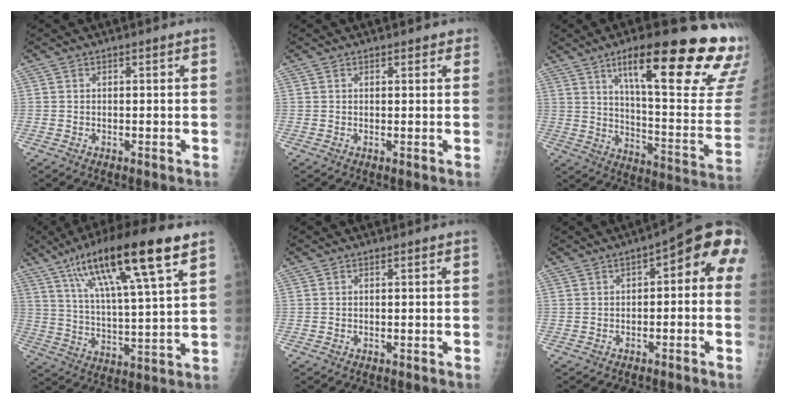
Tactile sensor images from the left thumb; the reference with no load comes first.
{"total": 1.4, "force": [1.0, 0.9, 0.4], "torque": [0.014, -0.004, 0.006]}
{"total": 30.4, "force": [17.5, 6.8, 23.9], "torque": [-0.258, -0.056, 0.259]}
{"total": 20.6, "force": [11.4, 3.6, 16.8], "torque": [-0.281, -0.021, 0.201]}
{"total": 0.0}
{"total": 9.0, "force": [0.6, 4.2, 8.0], "torque": [-0.068, 0.037, -0.007]}